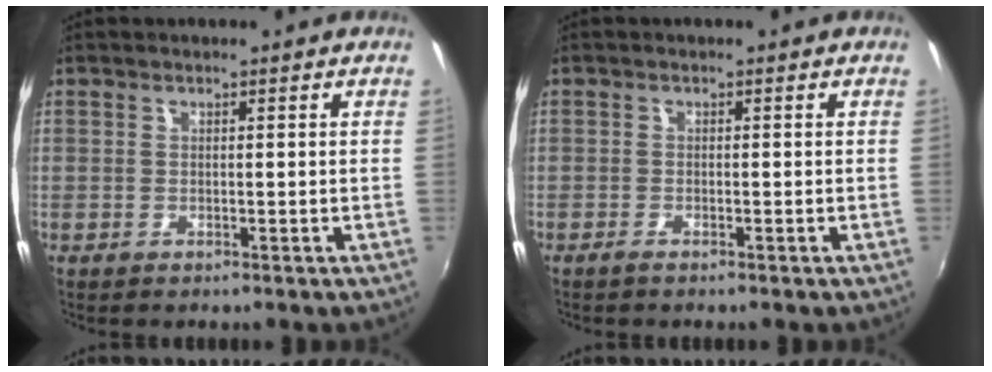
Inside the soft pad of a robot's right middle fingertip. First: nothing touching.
{"total": 1.0, "force": [-0.9, 0.0, 0.5], "torque": [-0.012, -0.003, -0.020]}